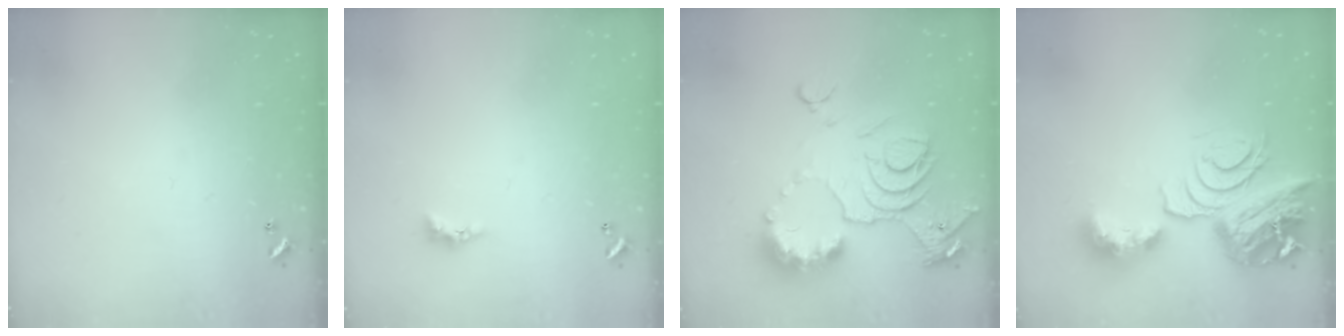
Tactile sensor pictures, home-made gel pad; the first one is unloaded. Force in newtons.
{"total": 2.7, "press": 2.6, "slide": 0.6}
{"total": 14.3, "press": 14.2, "slide": 1.6}
{"total": 13.7, "press": 13.6, "slide": 1.8}